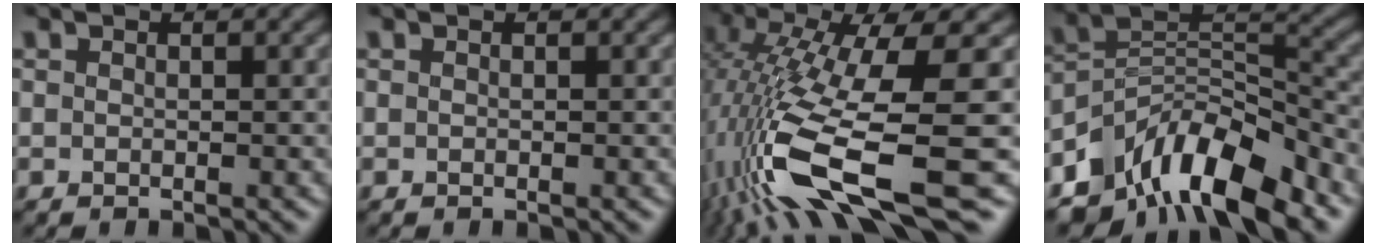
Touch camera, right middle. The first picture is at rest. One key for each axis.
{"total": 0.0}
{"total": 15.0, "fx": -4.1, "fy": 3.9, "fz": 13.9, "tx": -0.296, "ty": -0.012, "tz": -0.056}
{"total": 9.8, "fx": -7.4, "fy": 4.0, "fz": 5.1, "tx": -0.070, "ty": 0.010, "tz": -0.142}